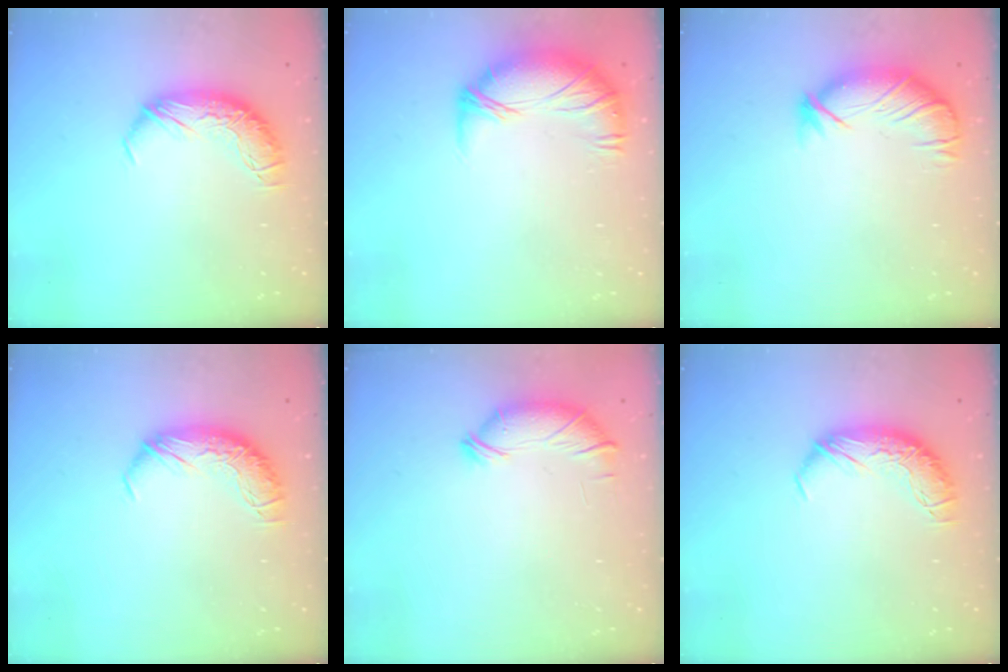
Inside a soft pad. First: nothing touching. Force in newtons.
{"total": 4.4, "press": 4.0, "slide": 1.8}
{"total": 3.1, "press": 2.5, "slide": 1.8}
{"total": 0.0}
{"total": 5.6, "press": 5.5, "slide": 0.7}
{"total": 0.0}